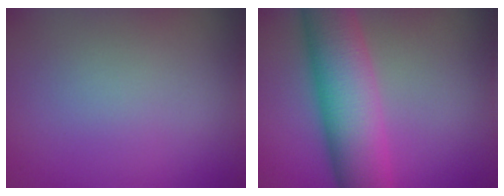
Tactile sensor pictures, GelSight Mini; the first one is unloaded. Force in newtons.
{"total": 9.9, "press": 9.9, "slide": 0.2}